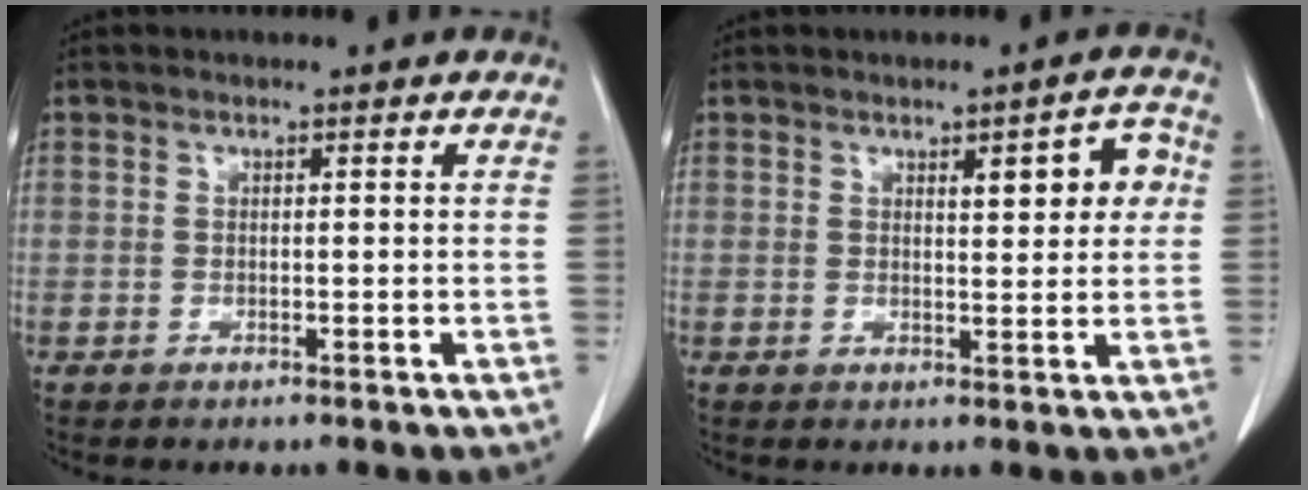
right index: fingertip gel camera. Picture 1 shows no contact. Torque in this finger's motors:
{"motor_torque": [0.16, 0.11, 0.10, 0.04]}